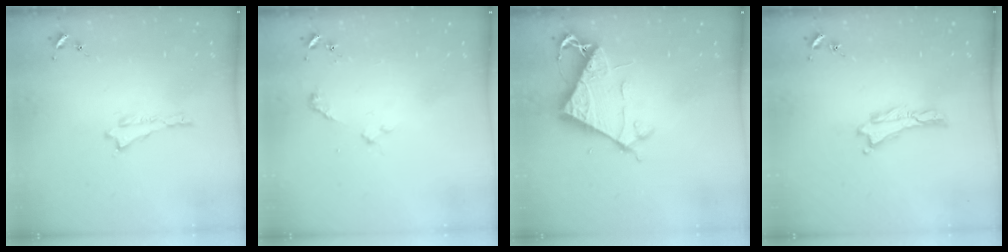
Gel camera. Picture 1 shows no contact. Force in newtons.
{"total": 2.4, "press": 2.3, "slide": 0.3}
{"total": 7.5, "press": 7.5, "slide": 0.5}
{"total": 0.0}